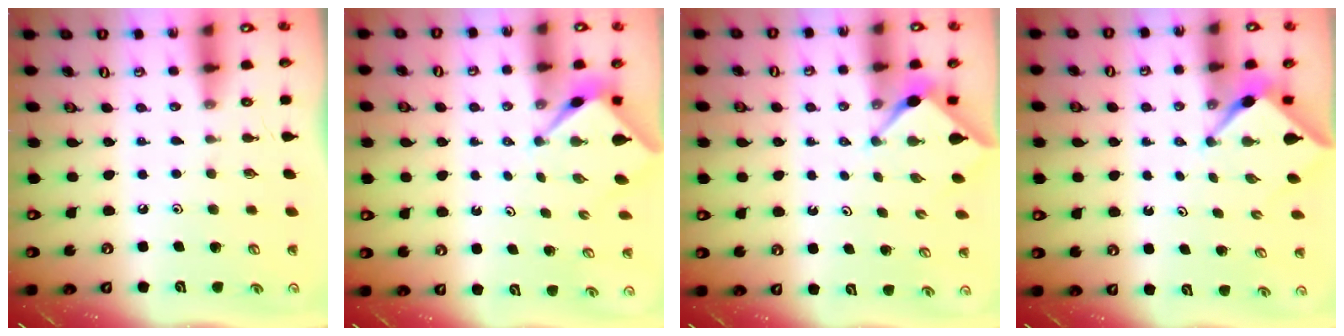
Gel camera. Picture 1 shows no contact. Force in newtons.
{"total": 2.5, "press": 2.4, "slide": 0.3}
{"total": 3.0, "press": 2.9, "slide": 0.3}
{"total": 3.0, "press": 3.0, "slide": 0.3}